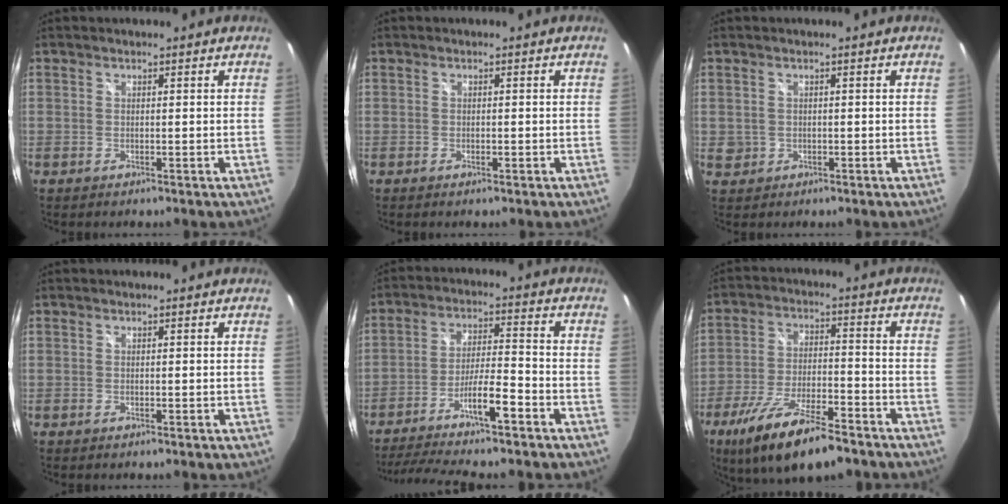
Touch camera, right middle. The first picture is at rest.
{"total": 0.5, "force": [-0.3, 0.1, 0.4], "torque": [-0.006, 0.000, -0.007]}
{"total": 2.3, "force": [-0.1, 2.2, 0.5], "torque": [-0.008, -0.001, 0.000]}
{"total": 0.0}
{"total": 12.5, "force": [-9.3, 0.1, 8.4], "torque": [-0.170, -0.007, -0.158]}
{"total": 17.0, "force": [-11.8, 4.7, 11.3], "torque": [-0.219, -0.036, -0.201]}